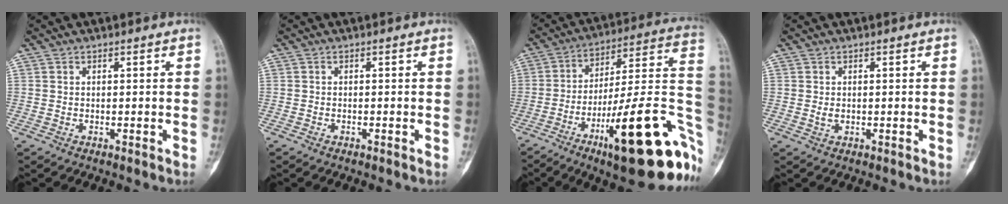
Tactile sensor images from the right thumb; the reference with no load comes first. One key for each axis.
{"total": 0.0}
{"total": 28.7, "fx": -11.1, "fy": 7.0, "fz": 25.5, "tx": -0.292, "ty": 0.053, "tz": -0.161}
{"total": 1.1, "fx": 0.0, "fy": 0.7, "fz": 0.8, "tx": -0.015, "ty": -0.001, "tz": 0.003}